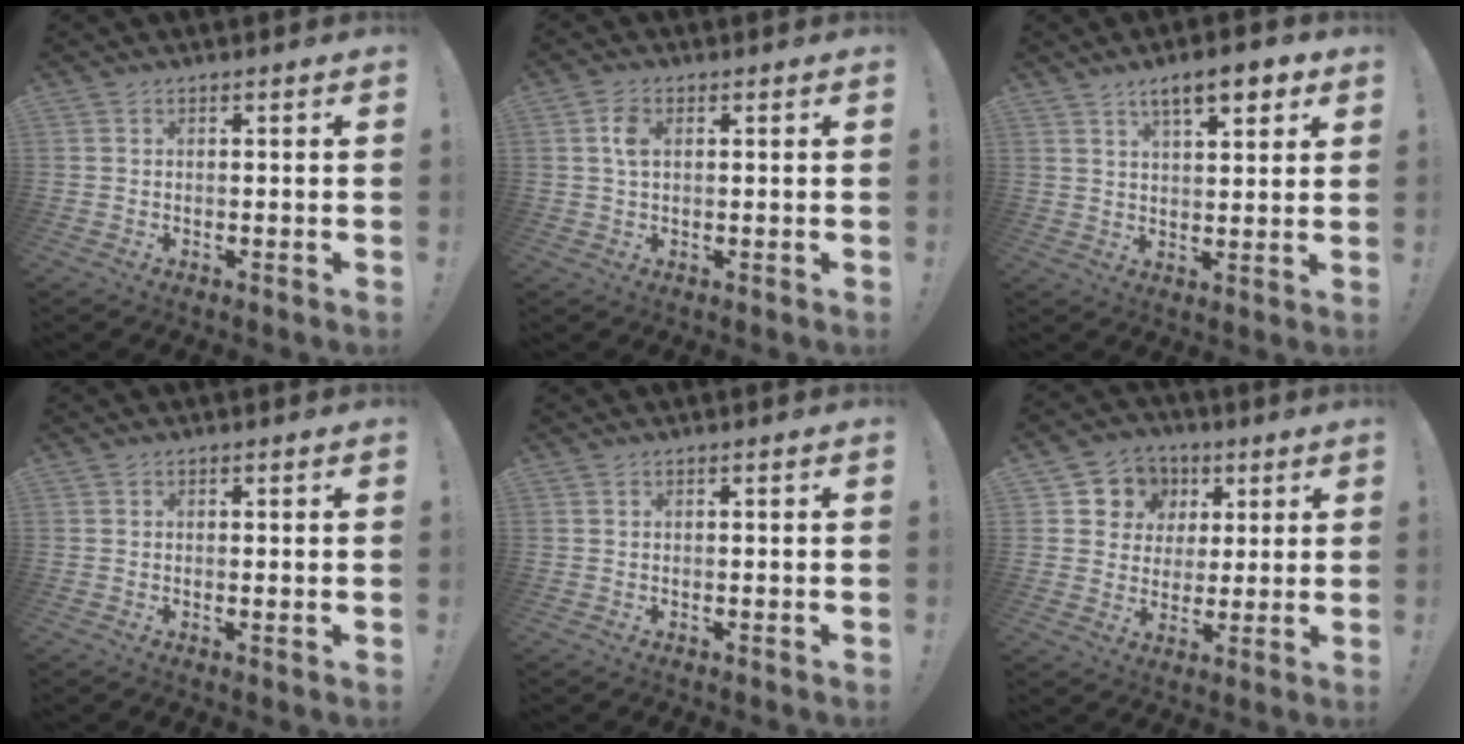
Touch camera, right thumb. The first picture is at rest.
{"total": 4.2, "force": [0.9, 2.4, 3.4], "torque": [-0.056, 0.003, 0.014]}
{"total": 8.9, "force": [5.3, 3.1, 6.5], "torque": [-0.094, -0.021, 0.089]}
{"total": 0.7, "force": [0.3, 0.1, 0.6], "torque": [-0.001, -0.004, 0.003]}
{"total": 0.0}
{"total": 8.6, "force": [2.2, 8.1, 1.8], "torque": [-0.032, -0.009, 0.049]}